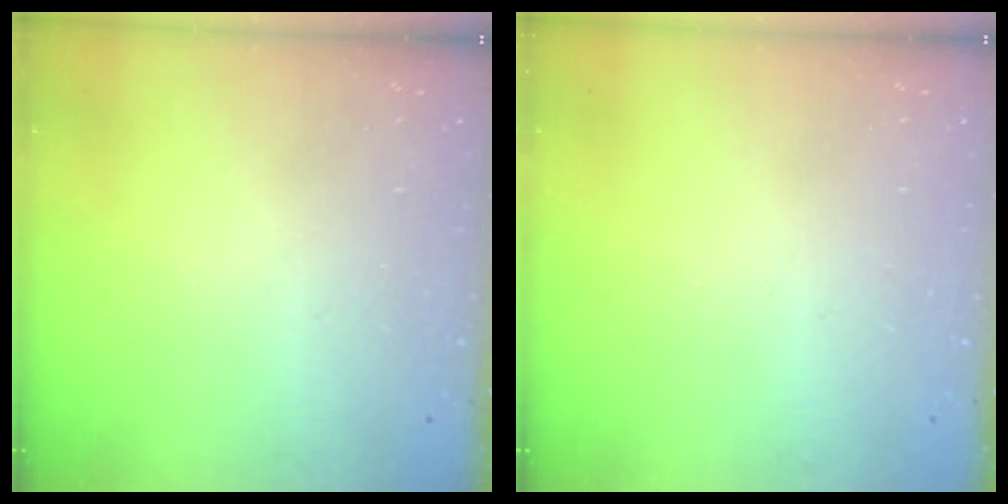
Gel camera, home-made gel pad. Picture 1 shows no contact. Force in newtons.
{"total": 0.0}